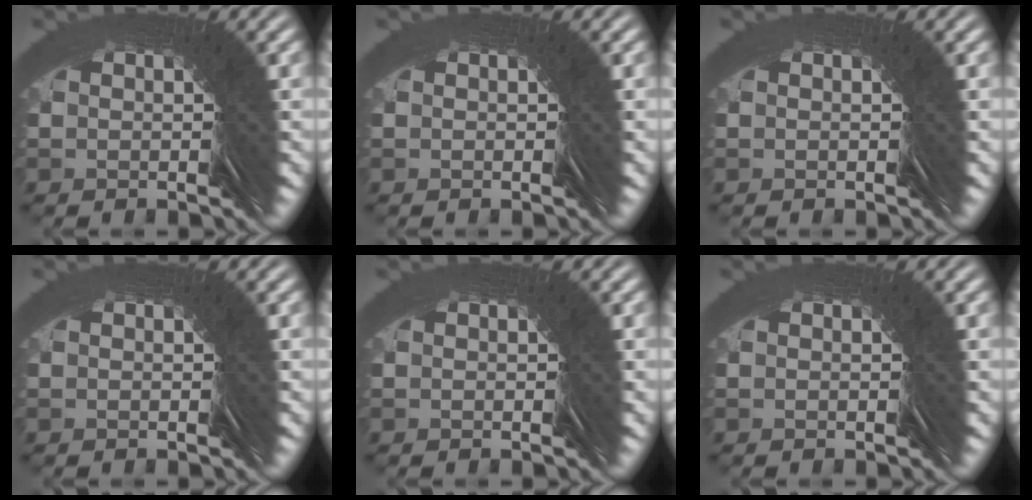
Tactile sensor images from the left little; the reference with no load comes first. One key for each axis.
{"total": 0.0}
{"total": 0.0}
{"total": 0.0}
{"total": 0.0}
{"total": 0.0}